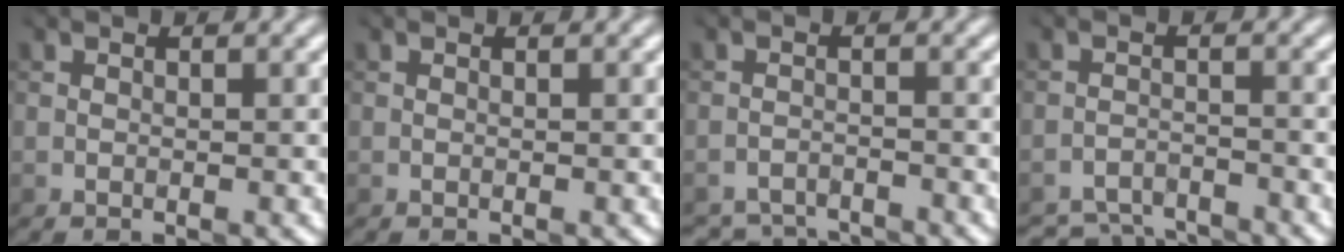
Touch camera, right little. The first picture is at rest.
{"total": 0.0}
{"total": 4.2, "force": [-4.1, 0.4, -0.1], "torque": [0.003, -0.014, -0.070]}
{"total": 5.0, "force": [-4.9, 0.7, 0.4], "torque": [-0.008, -0.018, -0.086]}